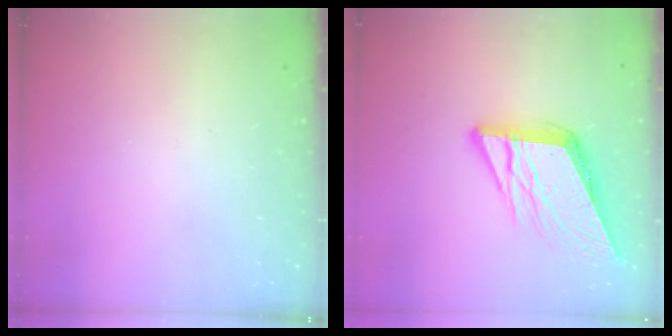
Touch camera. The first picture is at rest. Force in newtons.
{"total": 13.7, "press": 13.4, "slide": 2.6}